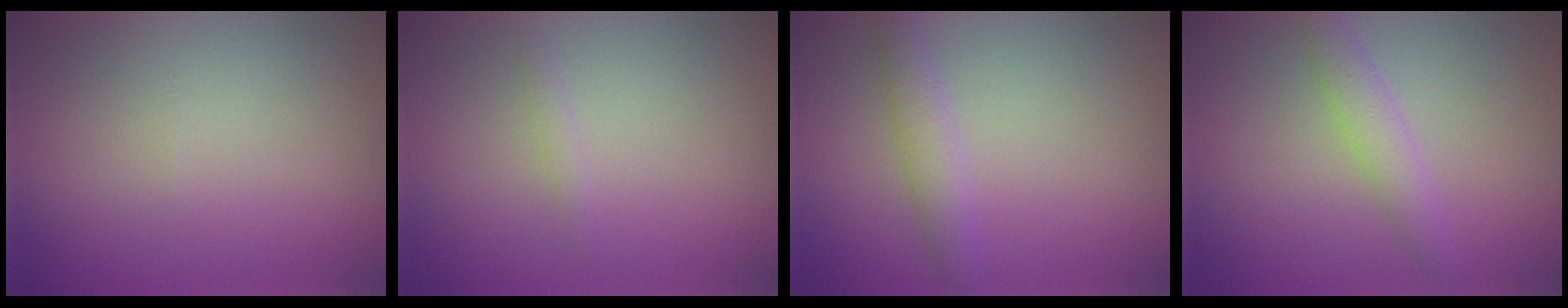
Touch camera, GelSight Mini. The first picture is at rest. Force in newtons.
{"total": 0.8, "press": 0.8, "slide": 0.1}
{"total": 2.3, "press": 2.3, "slide": 0.0}
{"total": 2.4, "press": 2.4, "slide": 0.1}